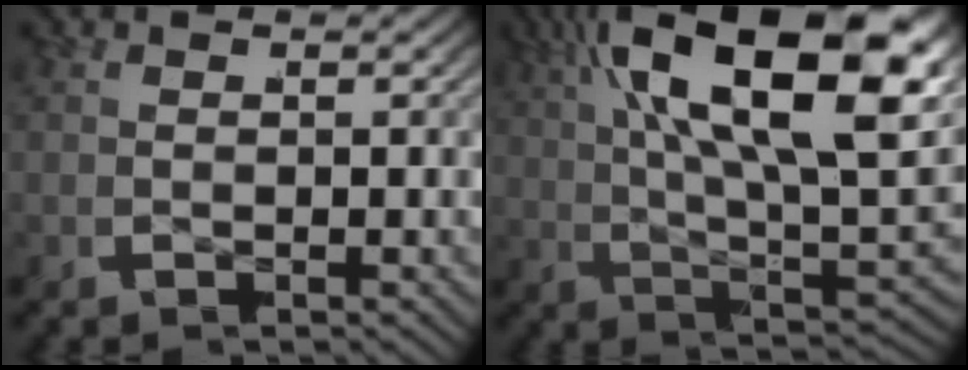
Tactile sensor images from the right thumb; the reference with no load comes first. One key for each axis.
{"total": 14.7, "fx": 3.9, "fy": 6.2, "fz": 12.8, "tx": -0.210, "ty": -0.007, "tz": 0.064}